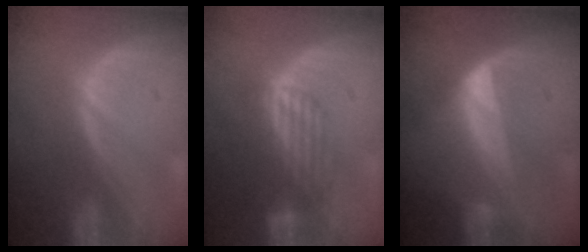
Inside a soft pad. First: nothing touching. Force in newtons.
{"total": 7.0, "press": 5.9, "slide": 3.8}
{"total": 6.4, "press": 6.2, "slide": 1.6}